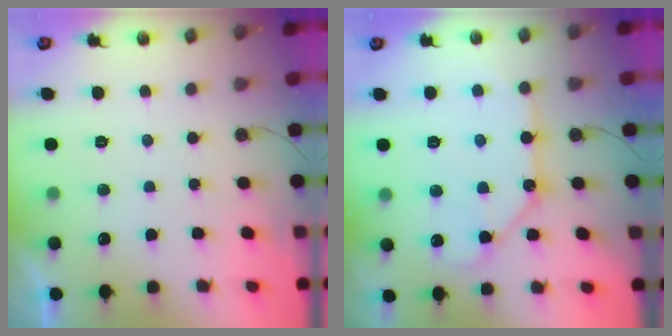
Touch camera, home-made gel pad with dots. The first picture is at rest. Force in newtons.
{"total": 10.8, "press": 10.7, "slide": 1.2}